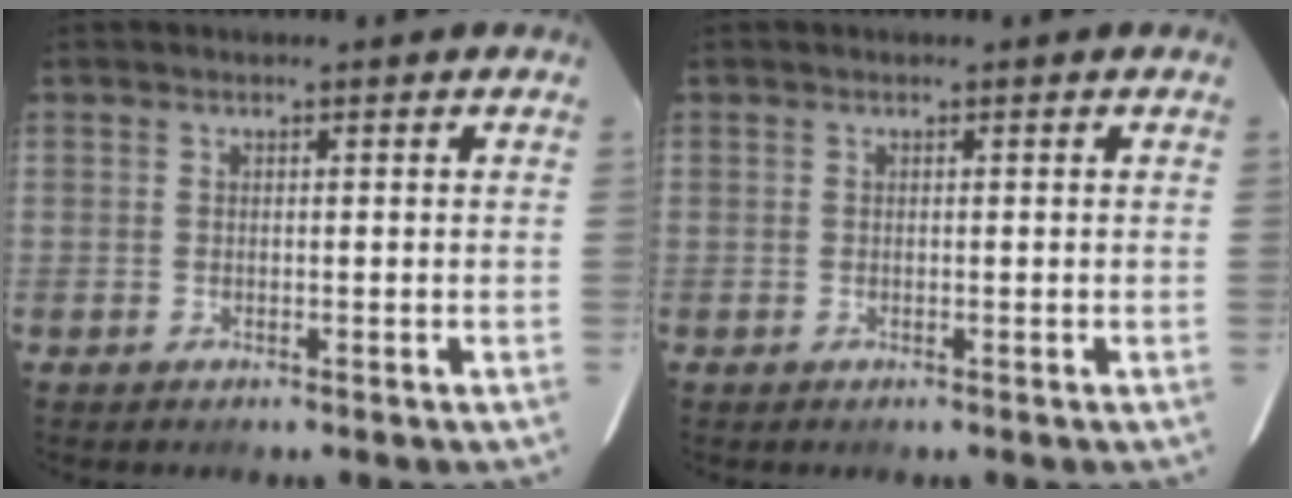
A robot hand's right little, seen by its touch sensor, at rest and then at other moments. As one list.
[{"total": 0.0}]